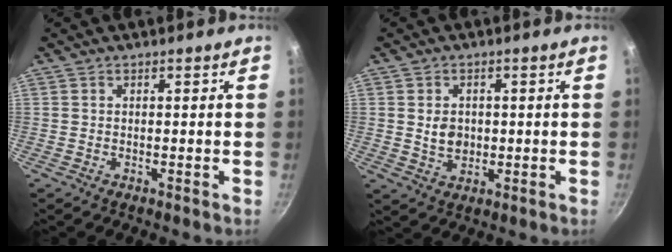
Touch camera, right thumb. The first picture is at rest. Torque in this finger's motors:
{"motor_torque": [-0.33, 0.48, 0.52, -0.20, 0.03]}